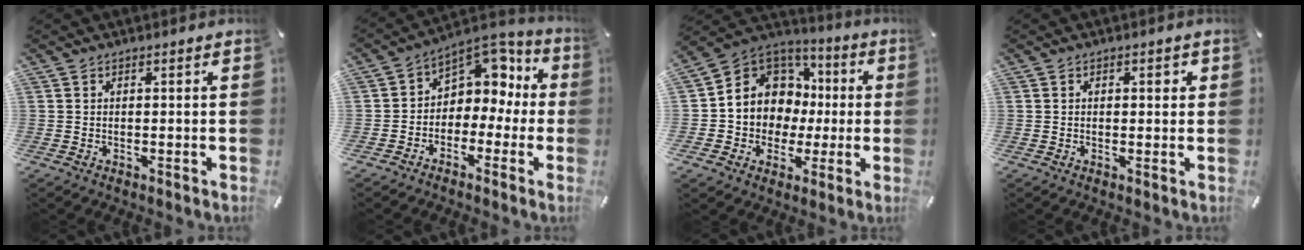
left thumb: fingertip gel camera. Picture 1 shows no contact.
{"total": 8.1, "force": [2.4, 7.2, 2.9], "torque": [-0.034, -0.029, 0.046]}
{"total": 10.9, "force": [0.7, 10.6, 2.2], "torque": [-0.058, -0.022, 0.022]}
{"total": 1.3, "force": [0.2, 0.8, 1.0], "torque": [-0.012, 0.005, 0.000]}